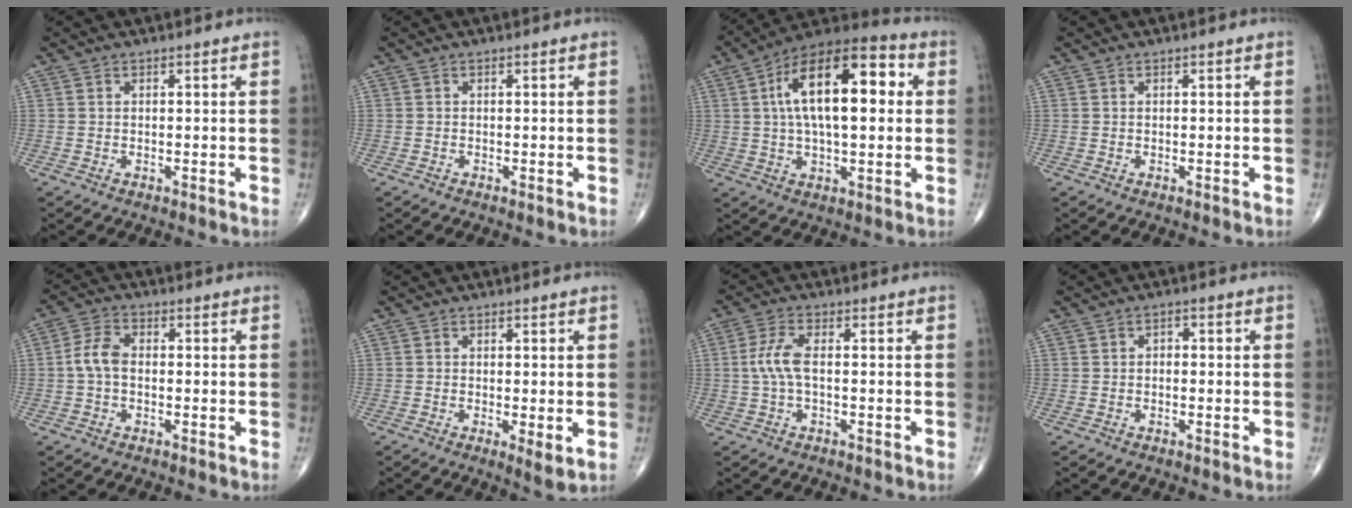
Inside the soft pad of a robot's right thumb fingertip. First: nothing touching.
{"total": 0.0}
{"total": 20.0, "force": [3.7, 8.9, 17.5], "torque": [-0.271, 0.025, 0.049]}
{"total": 0.0}
{"total": 5.0, "force": [-0.5, 3.1, 3.9], "torque": [-0.077, 0.017, -0.017]}
{"total": 3.1, "force": [-0.5, 0.8, 3.0], "torque": [-0.052, -0.014, -0.011]}
{"total": 5.0, "force": [-0.1, 1.8, 4.7], "torque": [-0.118, 0.011, -0.007]}
{"total": 1.4, "force": [-0.1, 1.0, 1.0], "torque": [-0.008, 0.007, -0.006]}